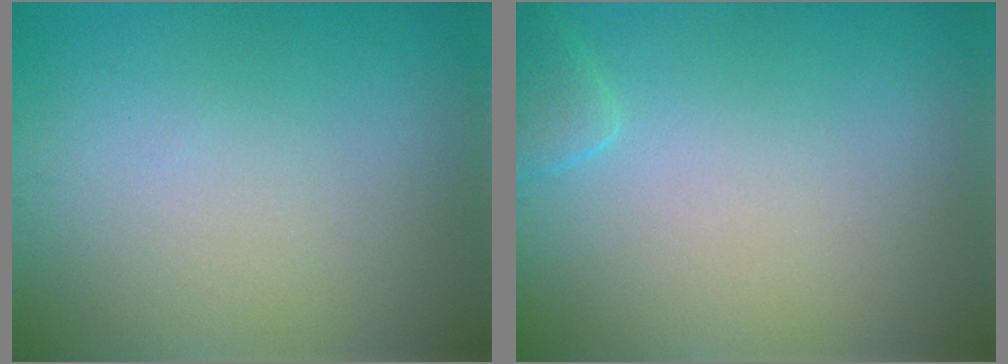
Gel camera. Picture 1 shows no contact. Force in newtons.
{"total": 1.3, "press": 1.3, "slide": 0.1}